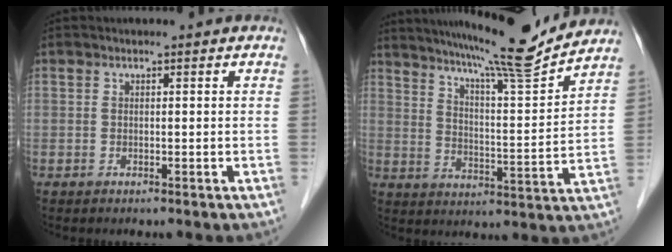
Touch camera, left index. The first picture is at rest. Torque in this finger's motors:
{"motor_torque": [0.38, -0.40, 0.28, 0.15]}